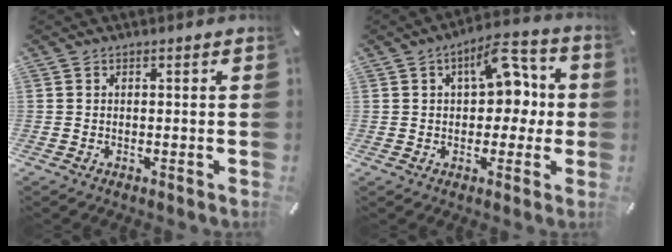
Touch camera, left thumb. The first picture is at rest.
{"total": 10.7, "force": [3.1, 6.6, 7.8], "torque": [-0.092, -0.012, 0.049]}